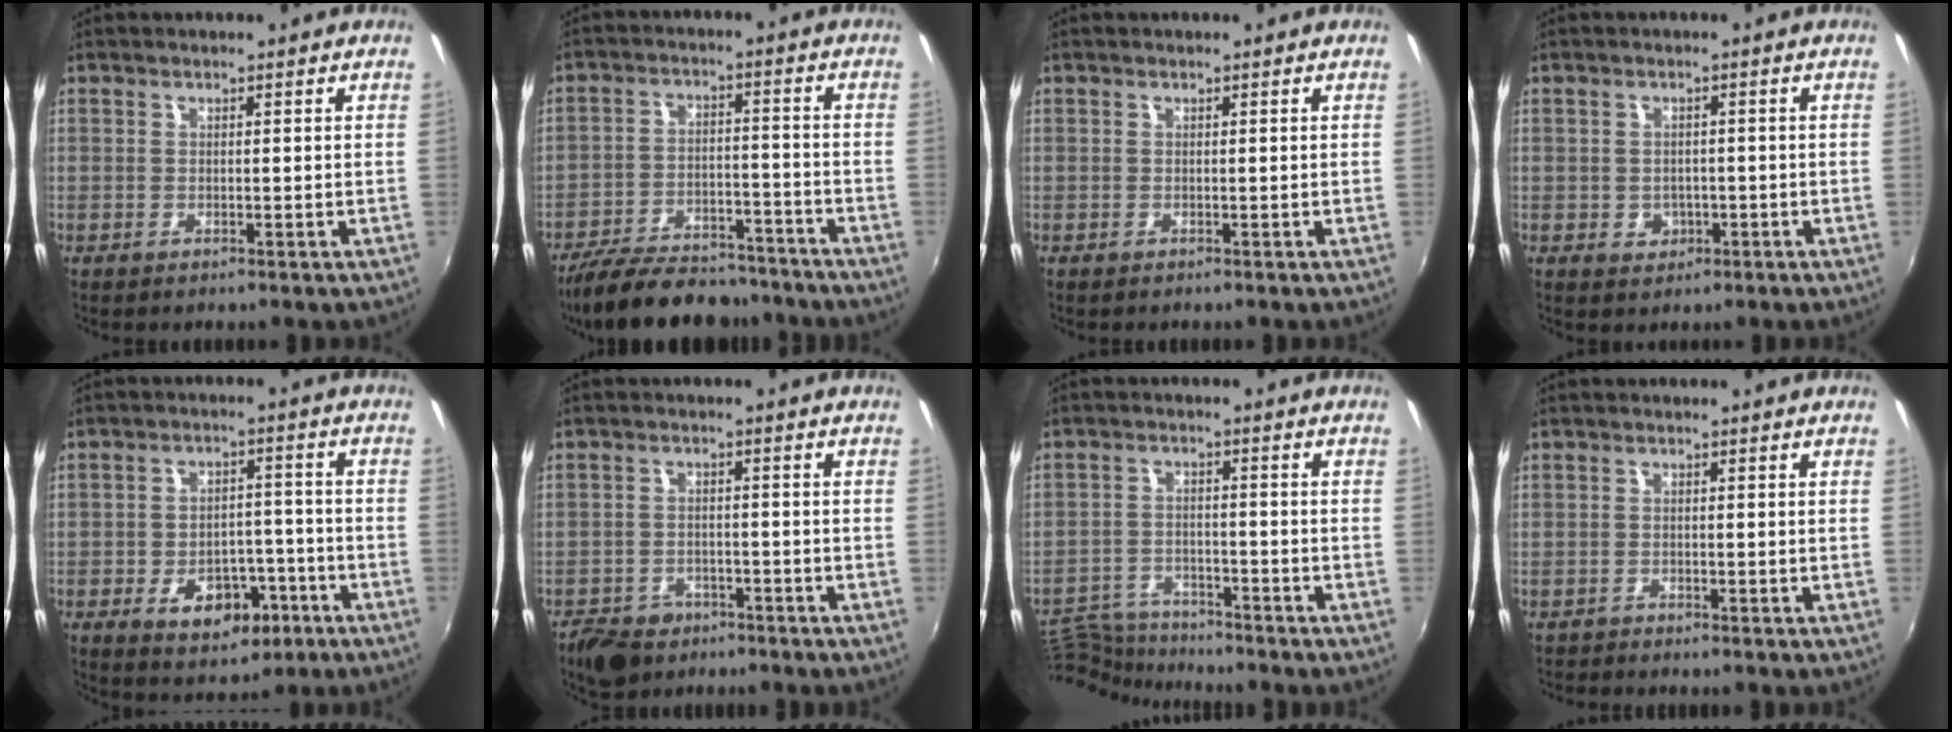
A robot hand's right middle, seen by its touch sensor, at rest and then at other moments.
{"total": 18.7, "force": [-15.7, 6.4, 7.7], "torque": [-0.166, -0.007, -0.228]}
{"total": 0.0}
{"total": 3.5, "force": [-0.9, 3.1, 1.2], "torque": [-0.026, 0.002, -0.006]}
{"total": 10.1, "force": [-5.0, 6.2, 6.2], "torque": [-0.109, 0.010, -0.058]}
{"total": 8.4, "force": [-5.8, 5.3, 3.0], "torque": [-0.087, 0.000, -0.090]}
{"total": 10.4, "force": [-9.9, 2.2, 2.5], "torque": [-0.078, -0.001, -0.175]}
{"total": 1.1, "force": [-1.1, 0.1, -0.1], "torque": [0.000, -0.006, -0.022]}